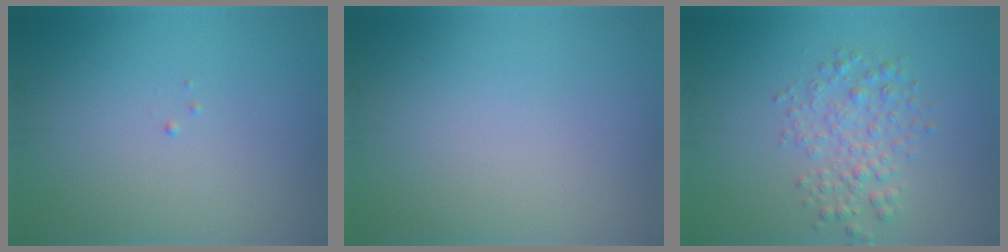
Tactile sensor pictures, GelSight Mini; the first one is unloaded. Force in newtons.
{"total": 0.0}
{"total": 2.8, "press": 2.8, "slide": 0.0}